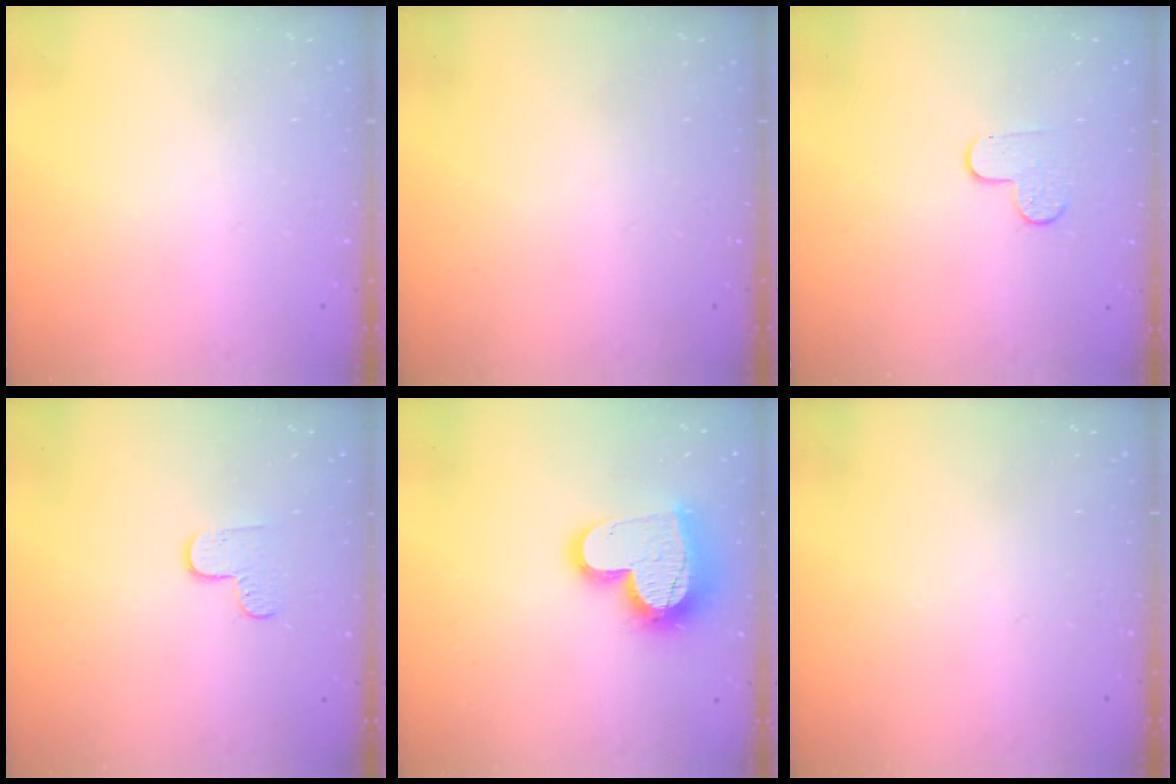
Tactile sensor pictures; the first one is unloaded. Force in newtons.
{"total": 0.0}
{"total": 4.6, "press": 4.5, "slide": 0.5}
{"total": 5.5, "press": 5.4, "slide": 0.6}
{"total": 17.9, "press": 17.9, "slide": 1.5}
{"total": 0.0}